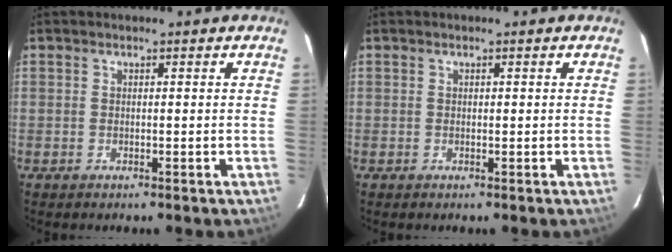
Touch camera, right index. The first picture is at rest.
{"total": 0.0}